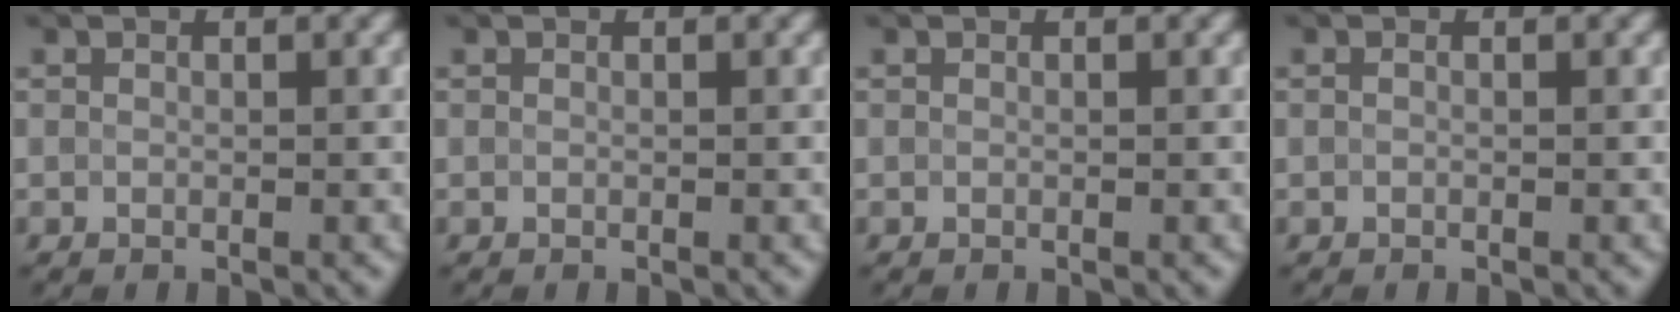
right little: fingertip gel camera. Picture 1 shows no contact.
{"total": 0.0}
{"total": 0.0}
{"total": 0.0}